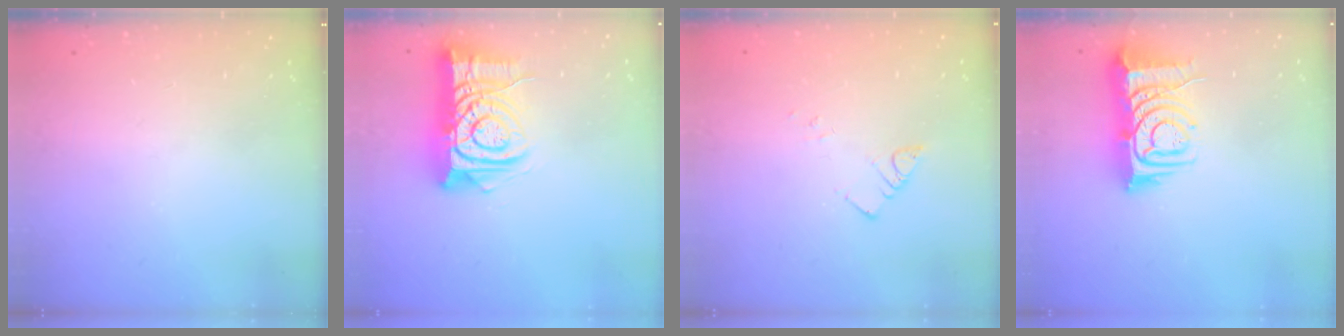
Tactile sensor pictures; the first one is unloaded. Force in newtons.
{"total": 13.2, "press": 13.2, "slide": 1.5}
{"total": 2.5, "press": 2.5, "slide": 0.3}
{"total": 9.5, "press": 9.4, "slide": 1.2}